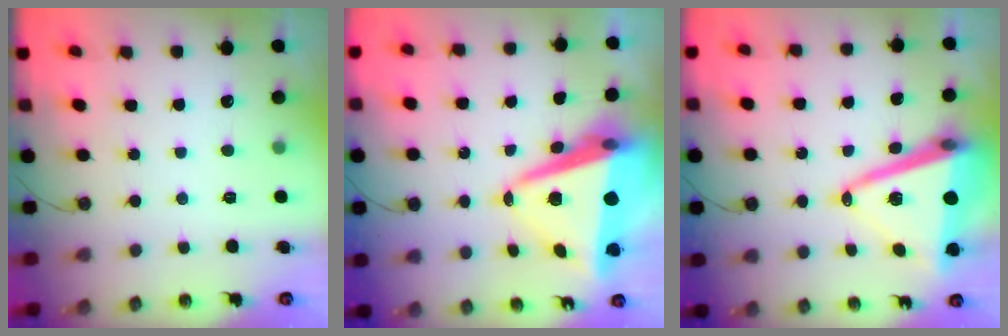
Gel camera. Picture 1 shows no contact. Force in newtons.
{"total": 14.8, "press": 14.5, "slide": 3.0}
{"total": 16.6, "press": 16.1, "slide": 4.0}